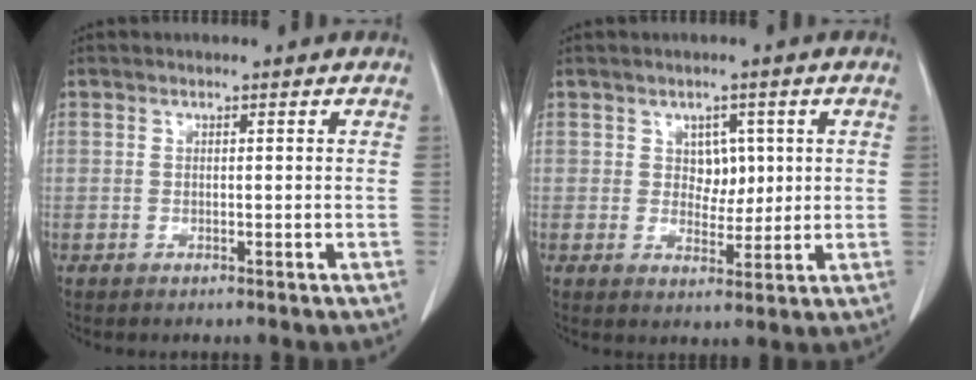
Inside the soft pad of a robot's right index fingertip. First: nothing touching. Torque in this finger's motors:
{"motor_torque": [-0.10, 0.11, 0.00, 0.00]}